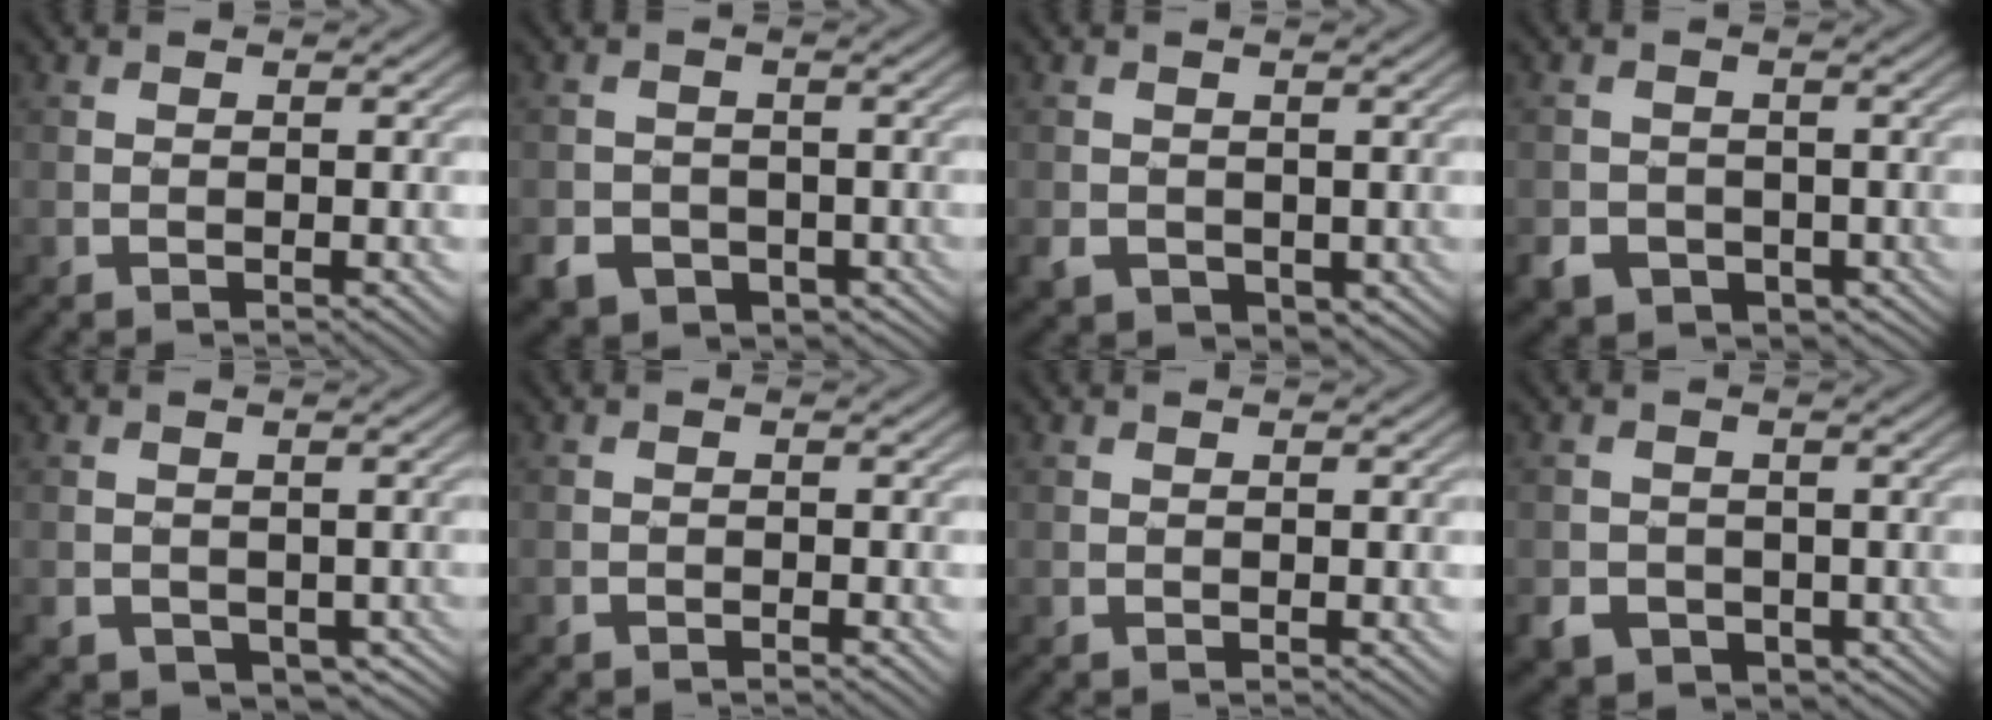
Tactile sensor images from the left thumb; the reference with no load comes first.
{"total": 5.8, "force": [-2.9, 4.7, 1.9], "torque": [-0.040, -0.015, -0.051]}
{"total": 2.9, "force": [-0.4, 2.5, 1.4], "torque": [-0.041, -0.013, -0.005]}
{"total": 5.3, "force": [-2.5, 4.4, 1.7], "torque": [-0.036, -0.012, -0.044]}
{"total": 4.3, "force": [-2.1, 3.5, 1.5], "torque": [-0.033, -0.015, -0.024]}
{"total": 0.7, "force": [-0.7, 0.1, 0.2], "torque": [-0.003, 0.002, -0.013]}
{"total": 0.0}
{"total": 4.9, "force": [-2.2, 4.0, 1.7], "torque": [-0.040, -0.010, -0.038]}